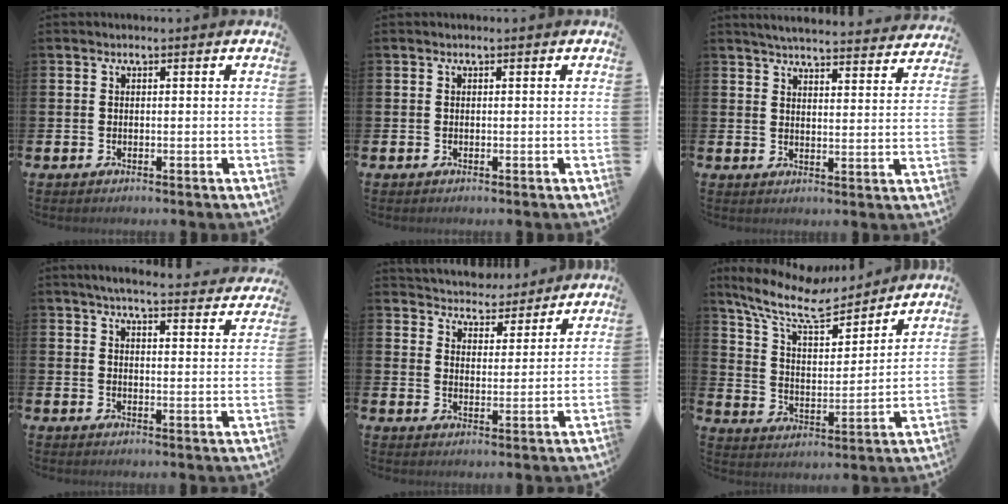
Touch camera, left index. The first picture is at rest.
{"total": 0.0}
{"total": 5.0, "force": [4.9, 0.3, 0.8], "torque": [-0.030, -0.036, 0.085]}
{"total": 5.0, "force": [4.7, 0.1, 1.5], "torque": [-0.033, -0.034, 0.080]}
{"total": 4.9, "force": [4.7, 1.4, -0.4], "torque": [-0.014, -0.038, 0.082]}
{"total": 11.3, "force": [9.9, 2.9, 4.8], "torque": [-0.124, -0.059, 0.169]}